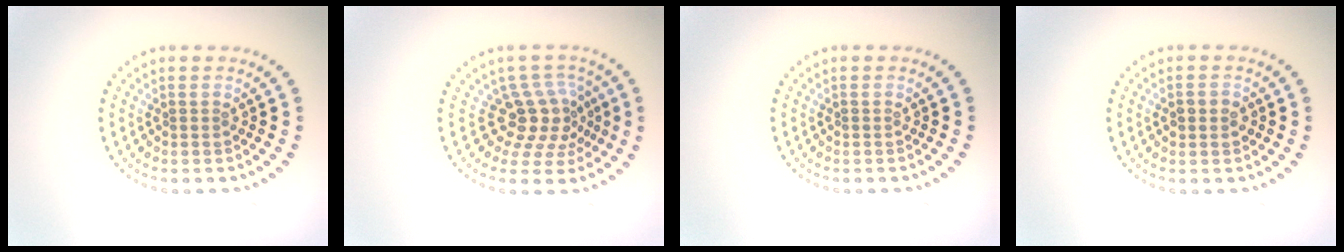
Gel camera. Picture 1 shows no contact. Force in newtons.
{"total": 4.0, "press": 3.0, "slide": 2.6}
{"total": 0.0}
{"total": 1.4, "press": 1.4, "slide": 0.1}